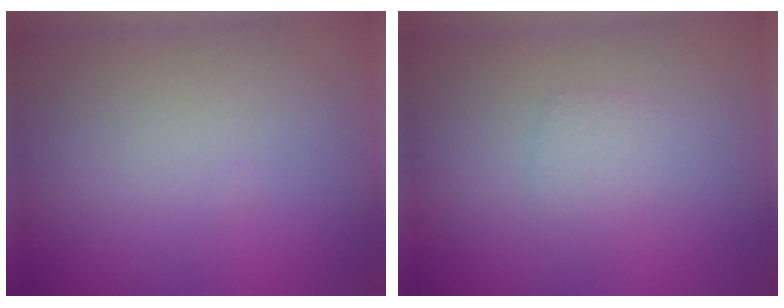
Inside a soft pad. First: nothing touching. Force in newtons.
{"total": 1.8, "press": 1.8, "slide": 0.2}